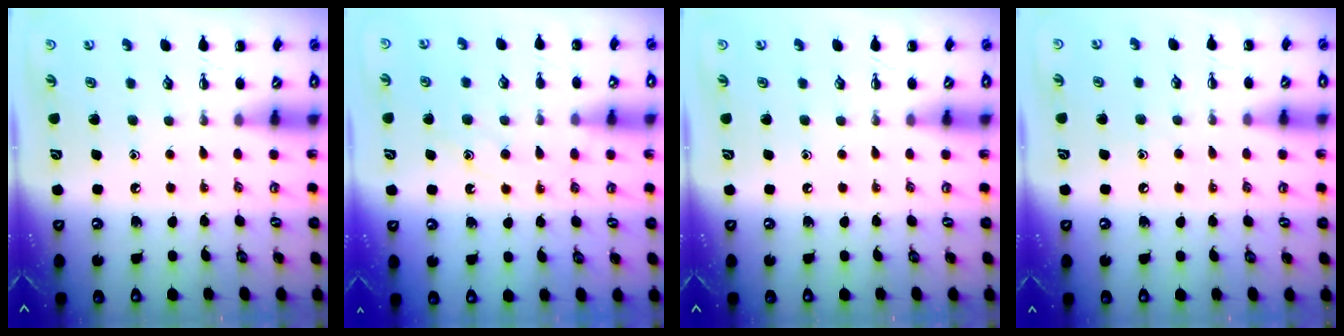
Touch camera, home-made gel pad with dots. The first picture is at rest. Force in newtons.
{"total": 12.3, "press": 12.2, "slide": 0.8}
{"total": 0.0}
{"total": 5.4, "press": 5.1, "slide": 1.5}